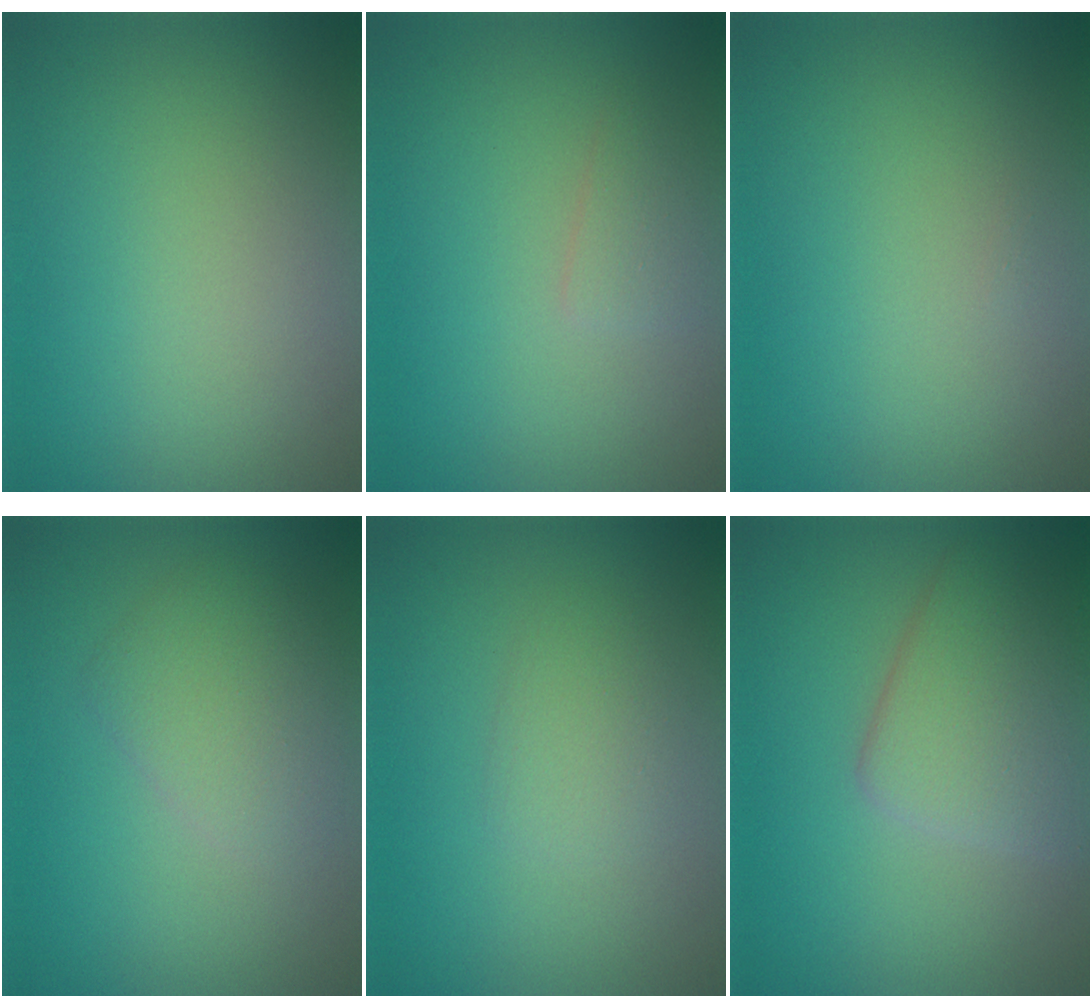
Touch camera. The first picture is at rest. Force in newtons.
{"total": 1.2, "press": 1.2, "slide": 0.1}
{"total": 0.0}
{"total": 2.8, "press": 2.8, "slide": 0.2}
{"total": 1.6, "press": 1.6, "slide": 0.1}
{"total": 4.8, "press": 4.8, "slide": 0.2}